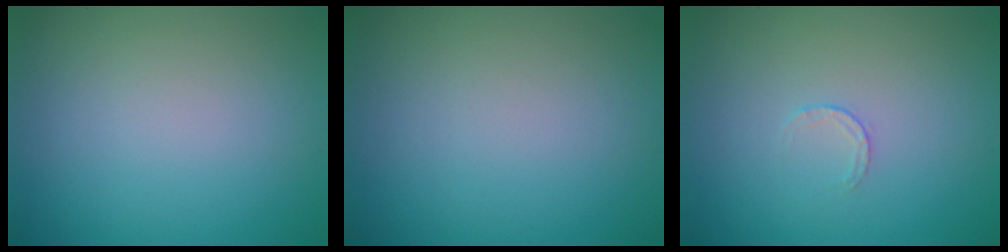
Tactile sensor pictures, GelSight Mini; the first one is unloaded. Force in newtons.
{"total": 0.0}
{"total": 0.6, "press": 0.4, "slide": 0.4}